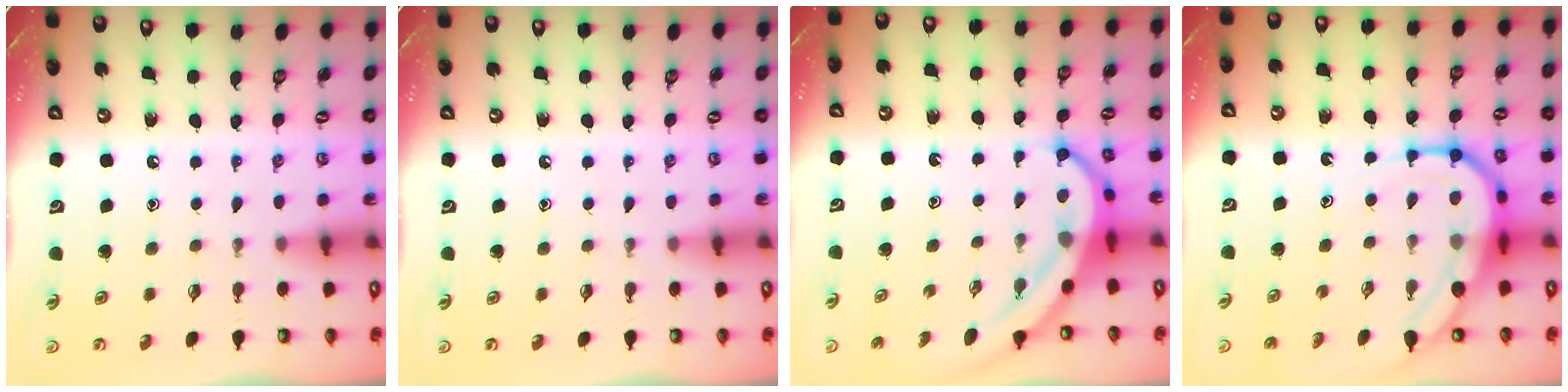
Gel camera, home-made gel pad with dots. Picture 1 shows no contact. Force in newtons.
{"total": 0.0}
{"total": 7.6, "press": 7.6, "slide": 0.8}
{"total": 11.3, "press": 11.3, "slide": 1.1}